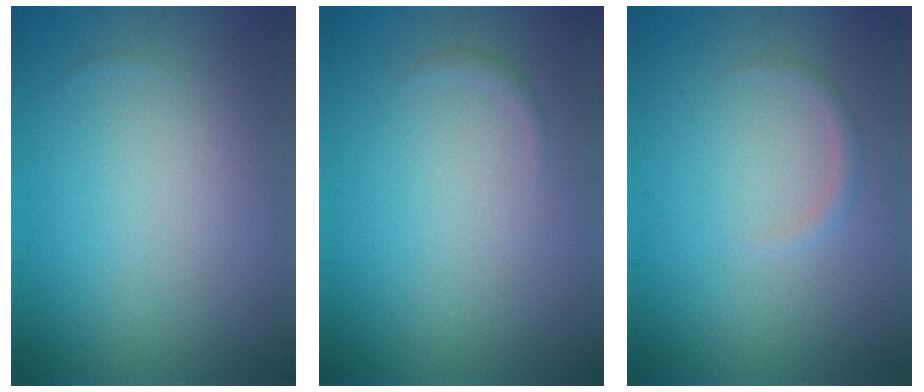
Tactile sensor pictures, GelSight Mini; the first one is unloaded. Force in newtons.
{"total": 0.6, "press": 0.6, "slide": 0.0}
{"total": 1.0, "press": 1.0, "slide": 0.1}